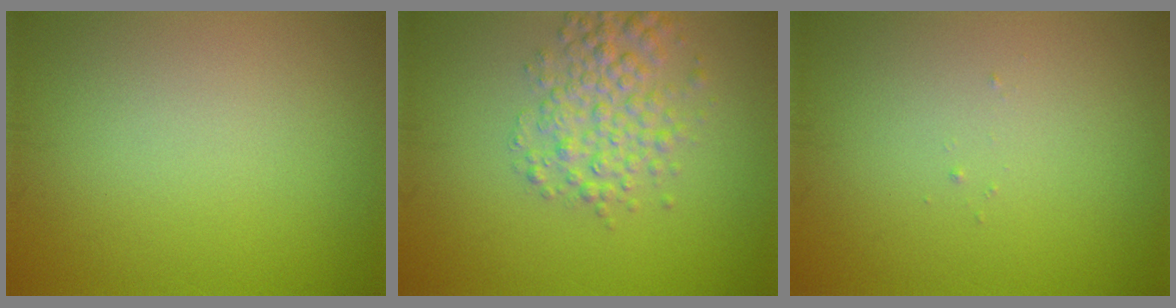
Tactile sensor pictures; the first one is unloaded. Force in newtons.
{"total": 3.9, "press": 3.9, "slide": 0.1}
{"total": 0.0}